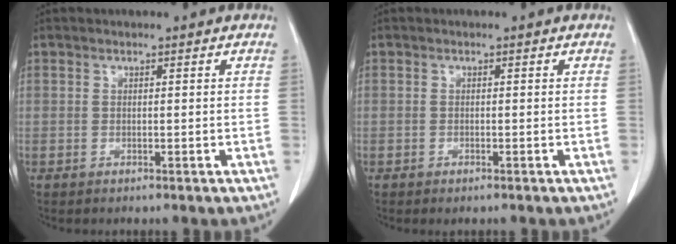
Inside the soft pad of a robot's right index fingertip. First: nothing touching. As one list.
[{"total": 0.6, "force": [-0.5, 0.2, 0.4], "torque": [-0.009, -0.002, -0.003]}]